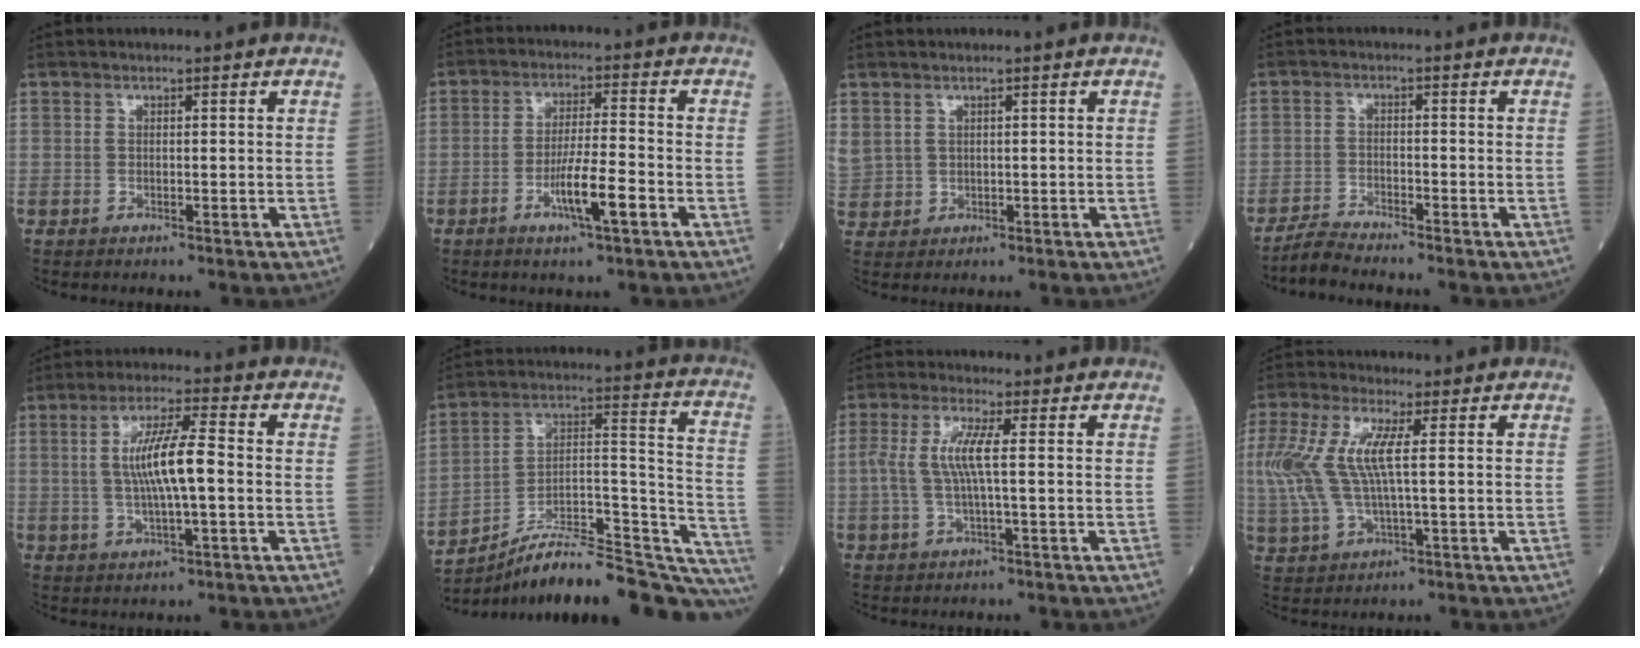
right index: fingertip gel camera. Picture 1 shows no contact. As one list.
[{"total": 7.2, "force": [-3.1, 0.3, 6.5], "torque": [-0.119, -0.005, -0.055]}, {"total": 5.0, "force": [2.1, 4.0, 2.2], "torque": [-0.072, 0.014, 0.056]}, {"total": 3.2, "force": [-3.2, -0.6, 0.2], "torque": [-0.008, -0.018, -0.064]}, {"total": 8.8, "force": [0.1, 1.0, 8.7], "torque": [-0.164, 0.007, 0.000]}, {"total": 25.8, "force": [-21.4, 4.5, 13.6], "torque": [-0.129, 0.045, -0.317]}, {"total": 5.7, "force": [0.3, 0.6, 5.6], "torque": [-0.131, 0.011, 0.003]}, {"total": 10.5, "force": [1.3, 3.1, 10.0], "torque": [-0.249, 0.014, 0.027]}]